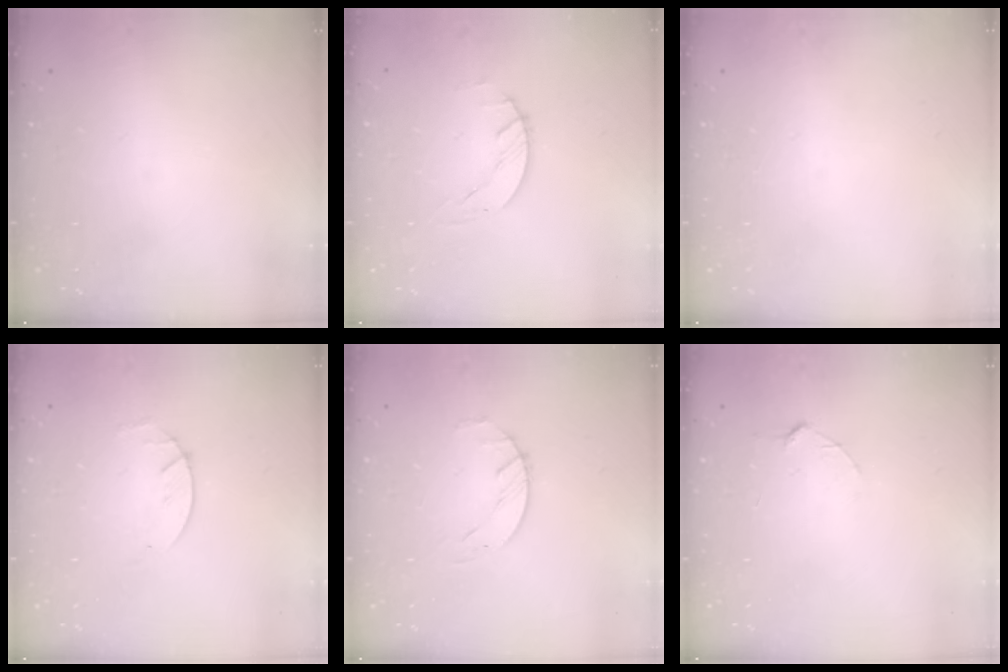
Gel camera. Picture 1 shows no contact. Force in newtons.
{"total": 1.7, "press": 1.7, "slide": 0.1}
{"total": 0.0}
{"total": 2.9, "press": 2.9, "slide": 0.4}
{"total": 2.1, "press": 2.1, "slide": 0.3}
{"total": 2.9, "press": 2.9, "slide": 0.3}